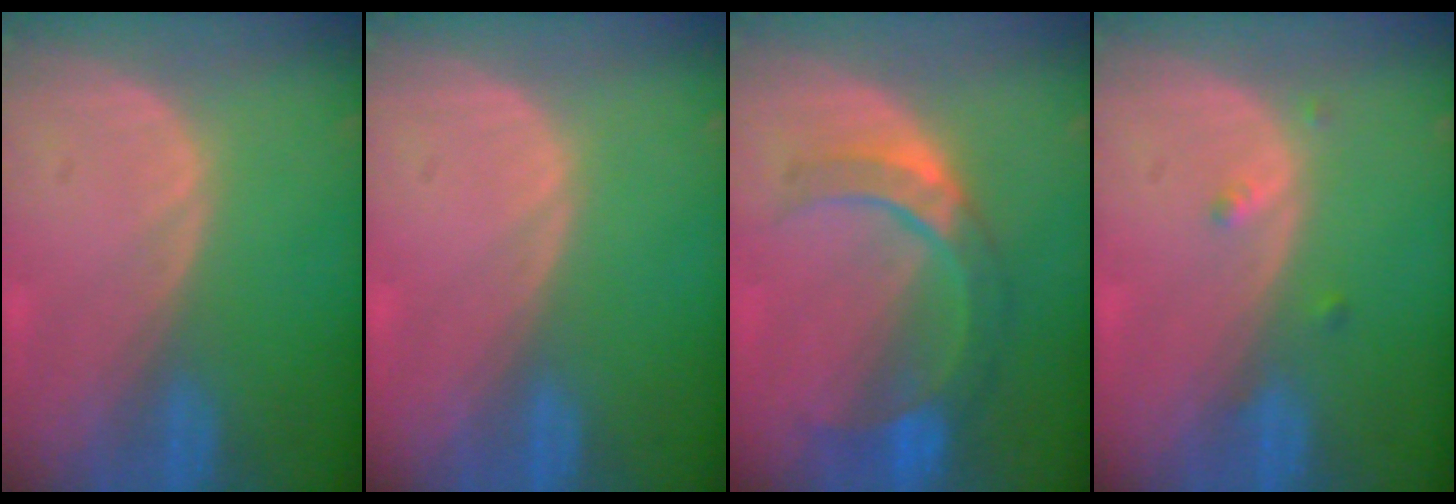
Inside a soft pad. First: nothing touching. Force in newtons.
{"total": 0.0}
{"total": 7.3, "press": 7.2, "slide": 0.8}
{"total": 1.6, "press": 1.3, "slide": 0.8}